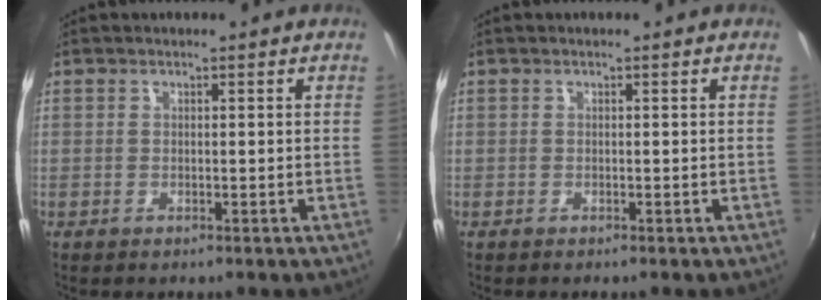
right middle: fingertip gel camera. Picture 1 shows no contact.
{"total": 0.0}